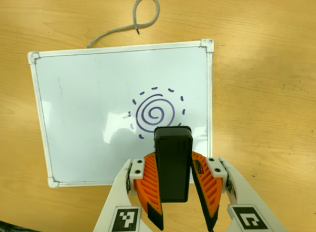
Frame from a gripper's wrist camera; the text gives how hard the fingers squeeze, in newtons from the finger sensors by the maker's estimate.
{"total": 7.2, "left": 6.1, "right": 8.3}